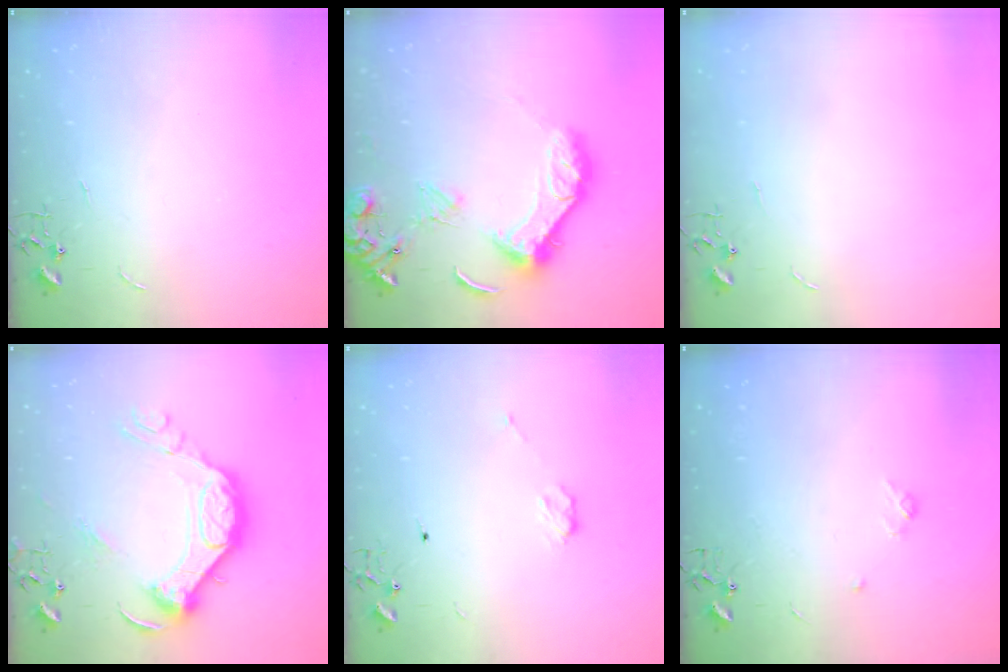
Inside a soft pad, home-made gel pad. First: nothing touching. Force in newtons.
{"total": 15.4, "press": 15.3, "slide": 1.4}
{"total": 0.0}
{"total": 18.6, "press": 18.6, "slide": 1.3}
{"total": 3.9, "press": 3.9, "slide": 0.2}
{"total": 3.6, "press": 3.5, "slide": 0.7}